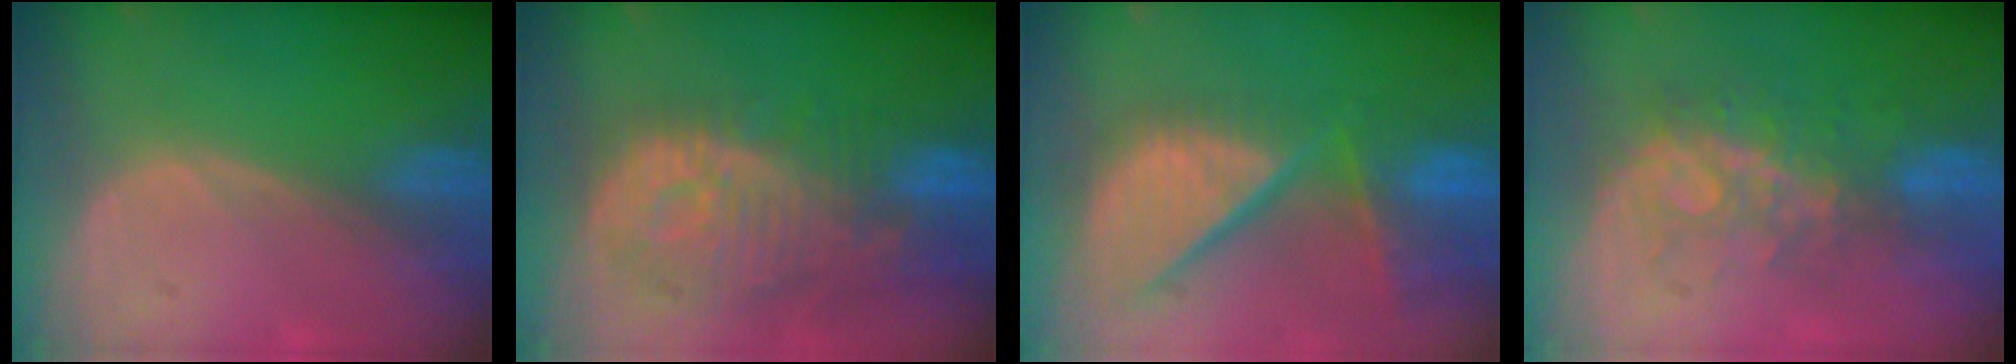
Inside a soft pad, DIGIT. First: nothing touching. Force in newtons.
{"total": 12.2, "press": 11.0, "slide": 5.3}
{"total": 13.1, "press": 10.8, "slide": 7.3}
{"total": 8.1, "press": 7.1, "slide": 3.9}